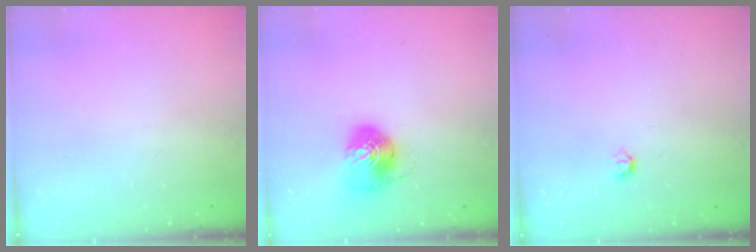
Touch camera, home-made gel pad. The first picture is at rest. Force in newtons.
{"total": 8.8, "press": 8.8, "slide": 0.1}
{"total": 2.8, "press": 2.7, "slide": 0.8}